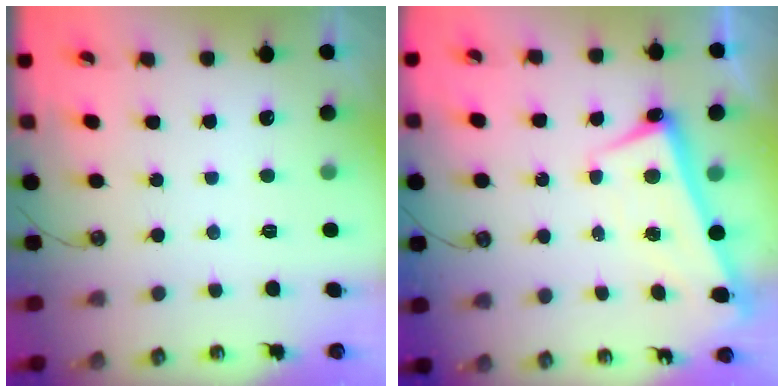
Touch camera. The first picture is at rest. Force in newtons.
{"total": 2.6, "press": 2.5, "slide": 0.6}